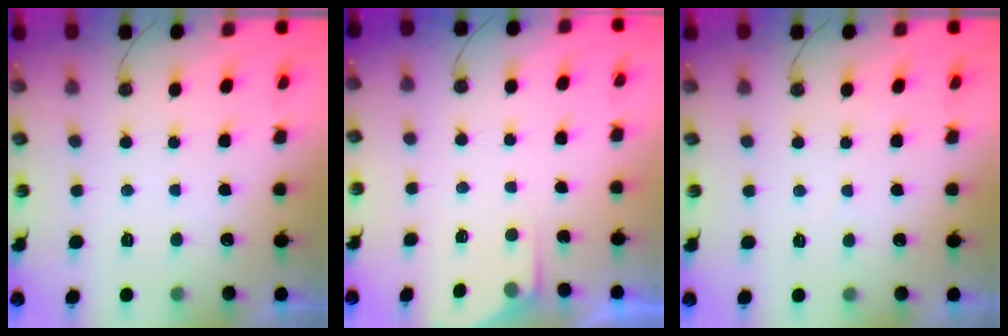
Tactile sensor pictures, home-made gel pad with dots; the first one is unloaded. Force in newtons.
{"total": 2.7, "press": 2.6, "slide": 0.4}
{"total": 2.3, "press": 2.3, "slide": 0.4}